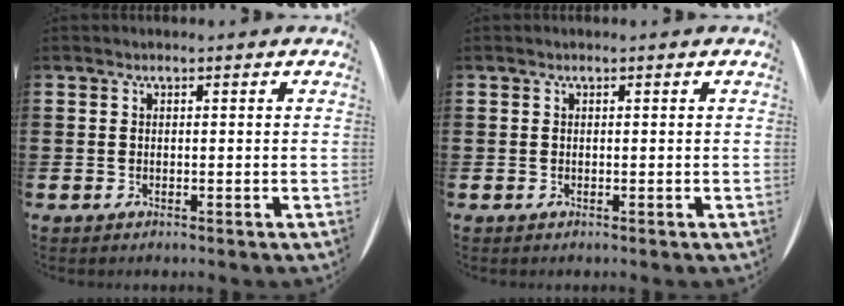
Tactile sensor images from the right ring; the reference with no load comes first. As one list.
[{"total": 0.0}]